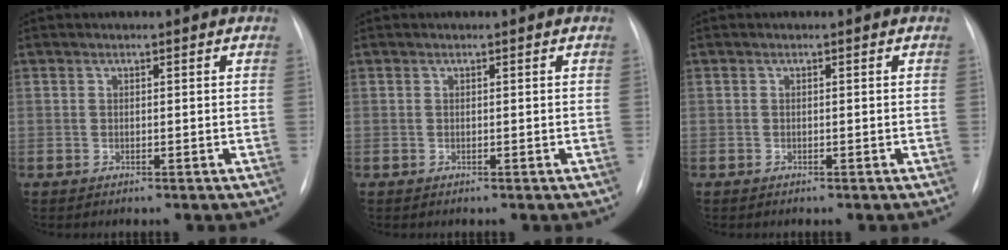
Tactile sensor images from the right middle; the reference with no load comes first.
{"total": 0.0}
{"total": 0.0}